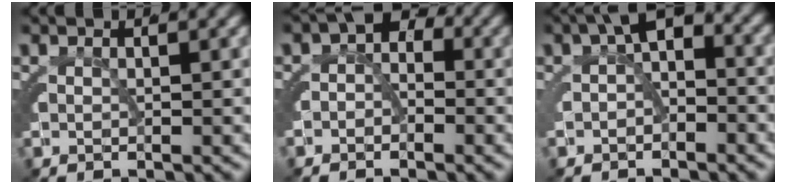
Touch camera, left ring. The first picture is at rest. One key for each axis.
{"total": 2.0, "fx": -0.8, "fy": 1.4, "fz": 1.2, "tx": -0.004, "ty": -0.010, "tz": -0.016}
{"total": 2.5, "fx": 0.0, "fy": 0.9, "fz": 2.4, "tx": -0.019, "ty": -0.001, "tz": -0.001}